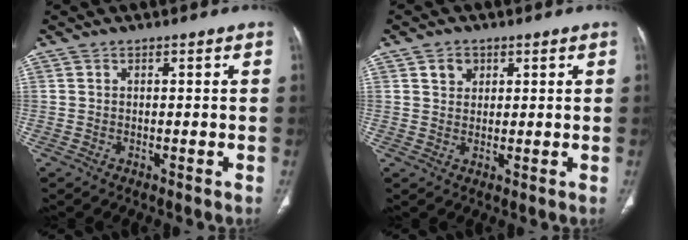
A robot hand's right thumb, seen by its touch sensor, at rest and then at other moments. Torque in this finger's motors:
{"motor_torque": [-0.54, 0.77, 0.29, -0.15, 0.00]}